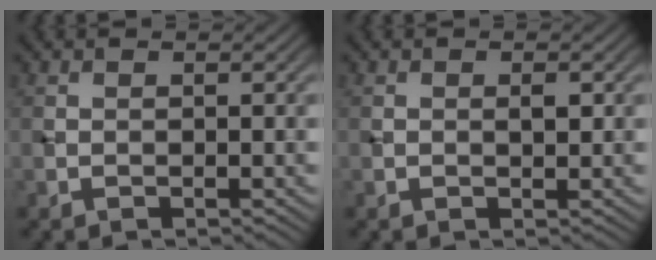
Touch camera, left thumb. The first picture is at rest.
{"total": 1.0, "force": [0.1, 0.5, 0.8], "torque": [-0.009, -0.002, 0.000]}